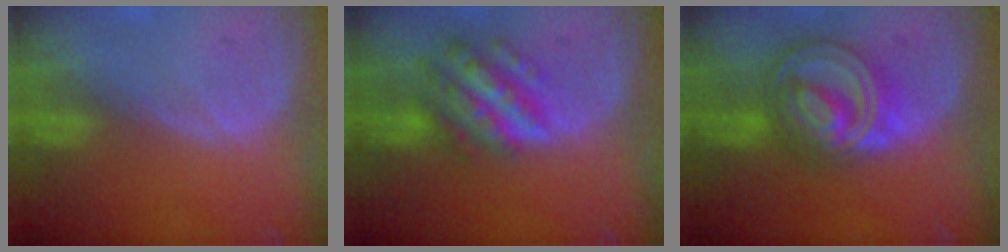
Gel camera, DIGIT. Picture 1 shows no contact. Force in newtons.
{"total": 7.7, "press": 7.7, "slide": 0.5}
{"total": 9.2, "press": 9.2, "slide": 0.7}